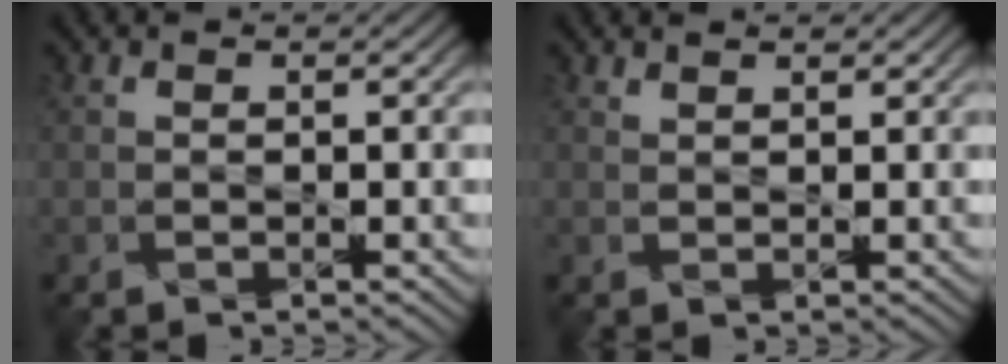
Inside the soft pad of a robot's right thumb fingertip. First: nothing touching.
{"total": 1.1, "force": [1.1, 0.1, -0.2], "torque": [0.001, -0.006, 0.019]}